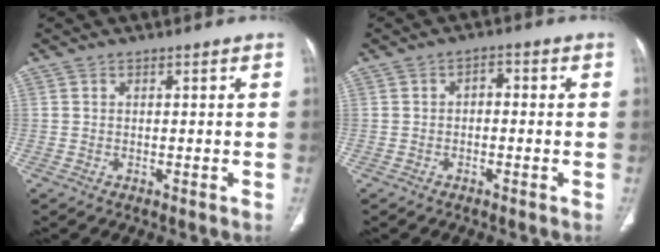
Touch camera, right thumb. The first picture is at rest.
{"total": 2.3, "force": [-0.3, 1.5, 1.7], "torque": [-0.017, 0.014, -0.013]}